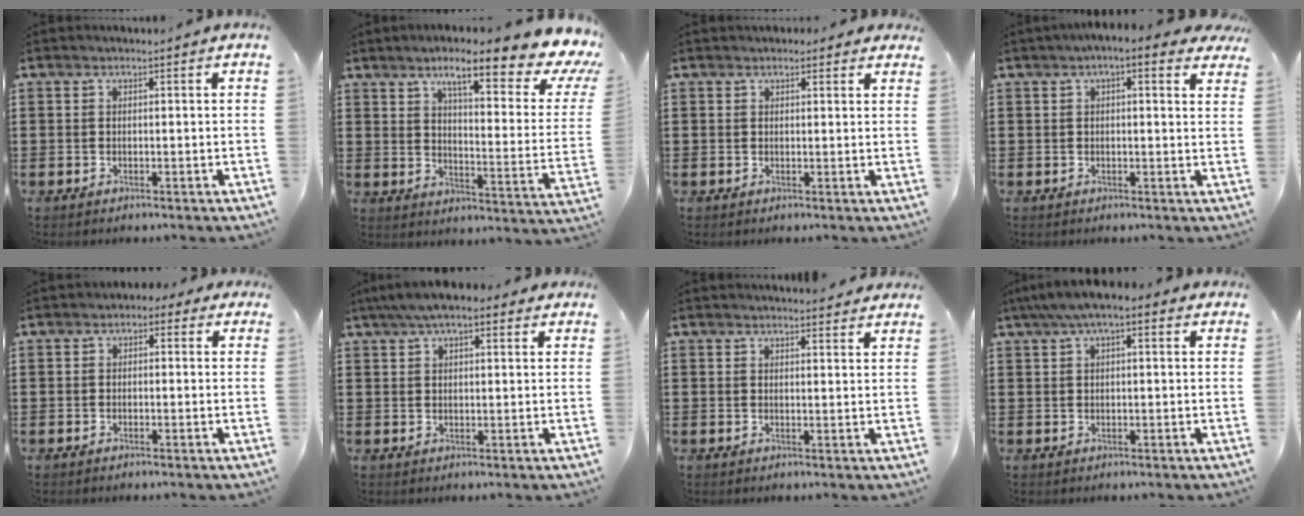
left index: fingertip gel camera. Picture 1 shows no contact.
{"total": 12.4, "force": [8.5, 1.3, 8.9], "torque": [-0.149, -0.057, 0.128]}
{"total": 1.8, "force": [1.4, 1.1, 0.1], "torque": [0.001, 0.003, 0.027]}
{"total": 2.6, "force": [1.6, 1.1, 1.8], "torque": [-0.041, 0.004, 0.025]}
{"total": 1.2, "force": [-0.6, 0.9, 0.6], "torque": [-0.015, 0.005, -0.015]}
{"total": 4.9, "force": [3.4, 1.6, 3.2], "torque": [-0.069, 0.006, 0.061]}
{"total": 2.1, "force": [2.1, 0.0, 0.3], "torque": [-0.011, -0.002, 0.040]}
{"total": 3.7, "force": [1.5, 1.2, 3.2], "torque": [-0.062, 0.009, 0.025]}